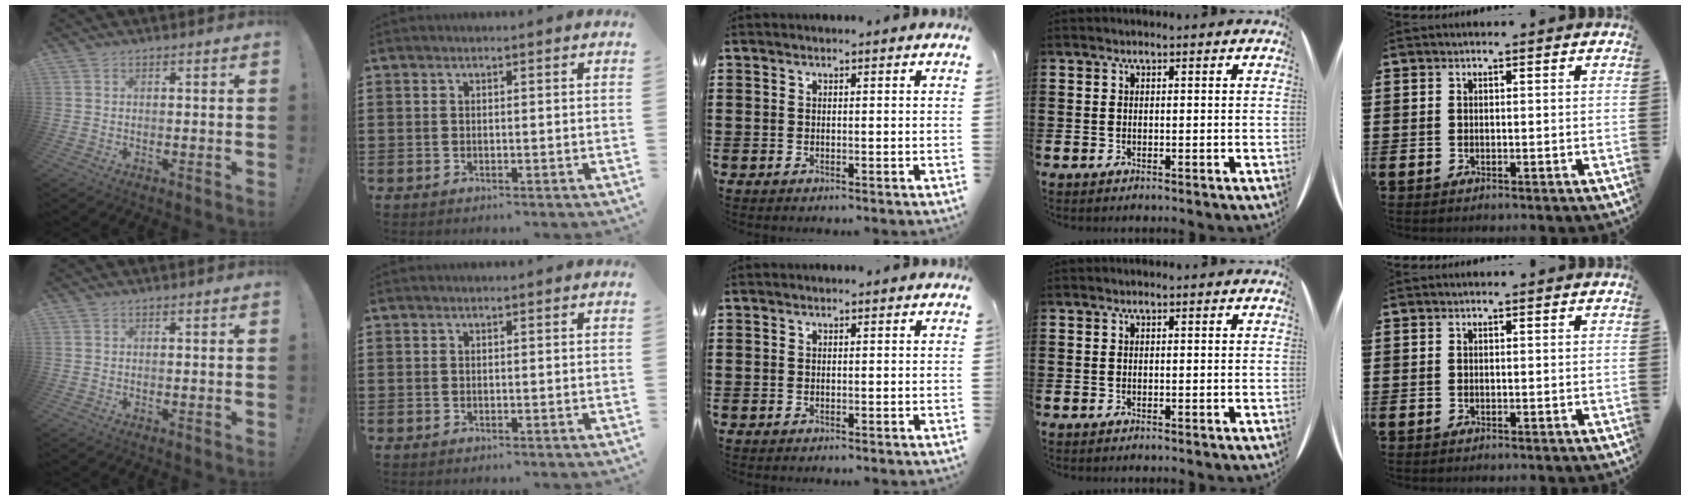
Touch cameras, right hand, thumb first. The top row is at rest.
{}